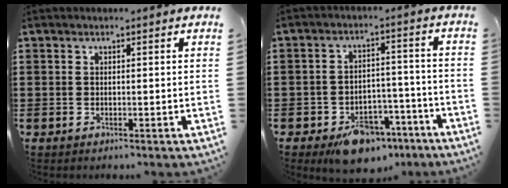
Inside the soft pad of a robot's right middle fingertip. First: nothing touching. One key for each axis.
{"total": 7.3, "fx": -5.8, "fy": 3.2, "fz": 3.0, "tx": -0.046, "ty": 0.027, "tz": -0.104}